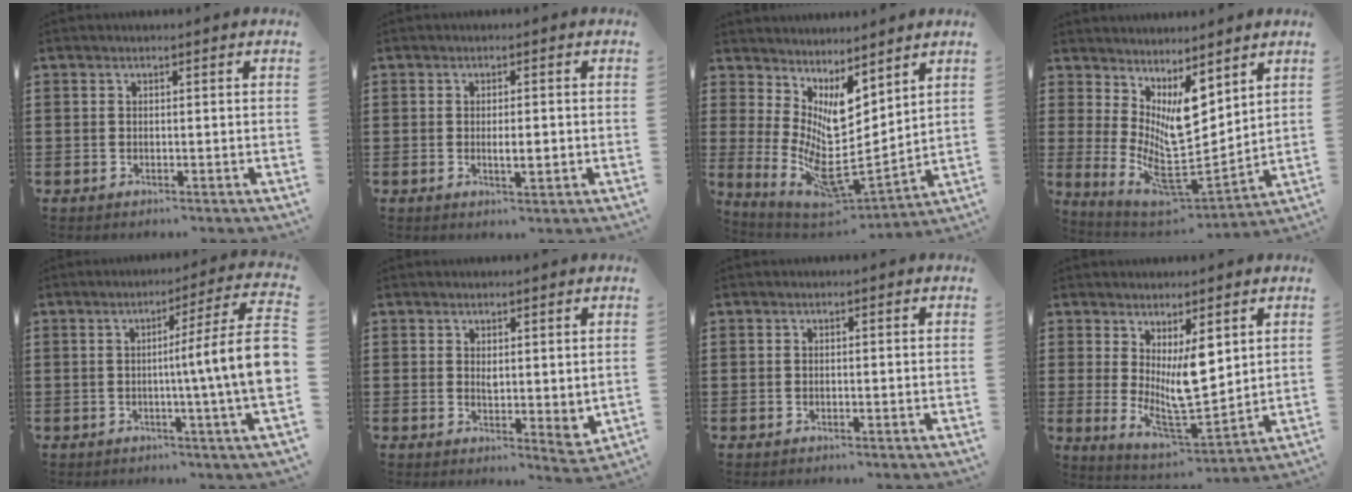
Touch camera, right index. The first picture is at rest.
{"total": 2.8, "force": [-0.4, 0.7, 2.7], "torque": [-0.047, -0.001, -0.006]}
{"total": 8.1, "force": [2.9, 3.7, 6.6], "torque": [-0.131, -0.060, 0.059]}
{"total": 9.1, "force": [3.2, 4.1, 7.4], "torque": [-0.136, -0.055, 0.064]}
{"total": 10.6, "force": [-0.2, -0.1, 10.6], "torque": [-0.165, -0.024, -0.012]}
{"total": 2.6, "force": [2.2, 0.8, 1.2], "torque": [-0.022, -0.006, 0.038]}
{"total": 0.0}
{"total": 8.4, "force": [2.9, 3.4, 7.2], "torque": [-0.135, -0.024, 0.055]}